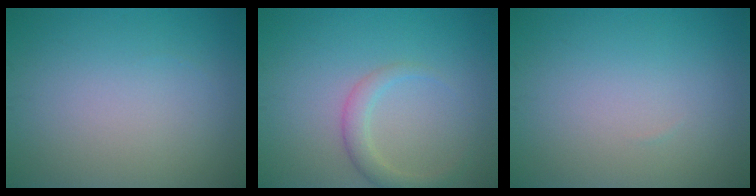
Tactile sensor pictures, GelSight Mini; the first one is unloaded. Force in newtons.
{"total": 2.4, "press": 2.4, "slide": 0.2}
{"total": 0.0}